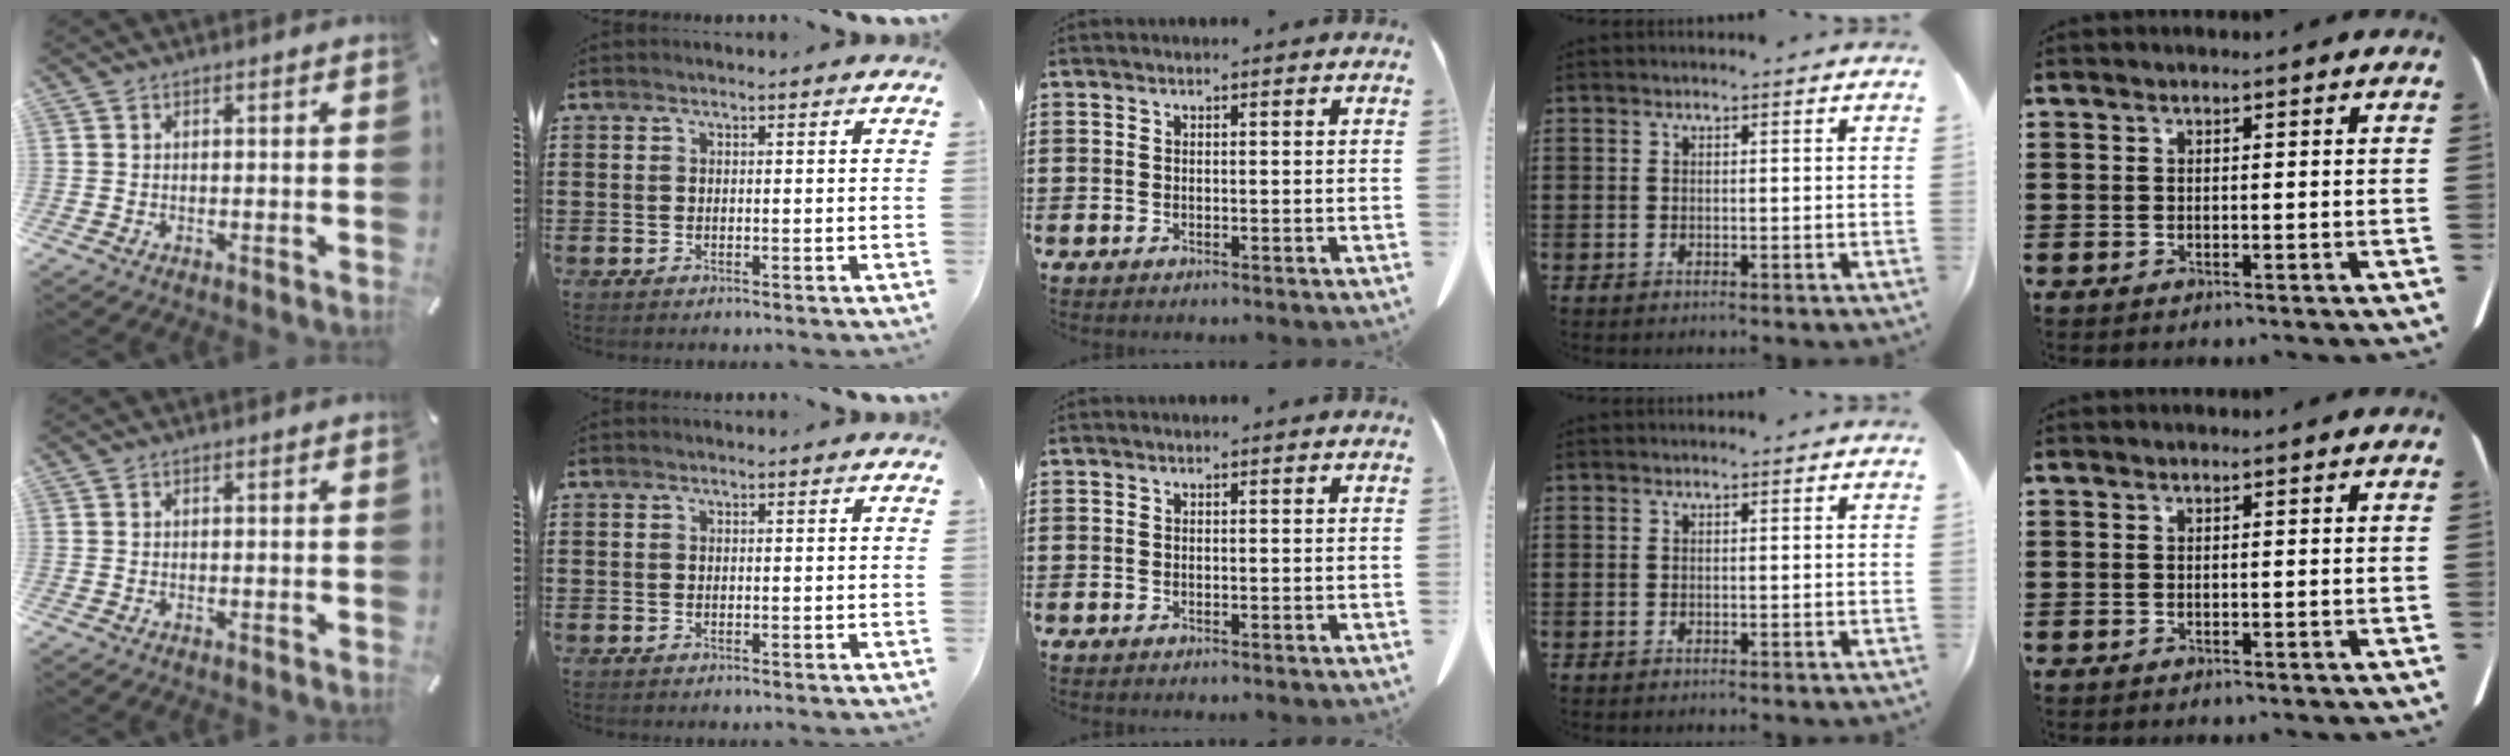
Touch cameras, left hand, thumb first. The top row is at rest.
{}